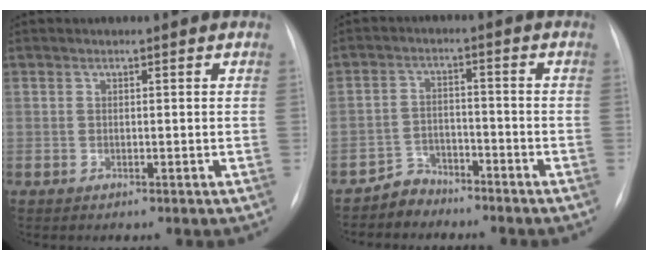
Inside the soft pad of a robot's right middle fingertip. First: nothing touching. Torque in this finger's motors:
{"motor_torque": [0.11, -0.40, 0.11, 0.01]}